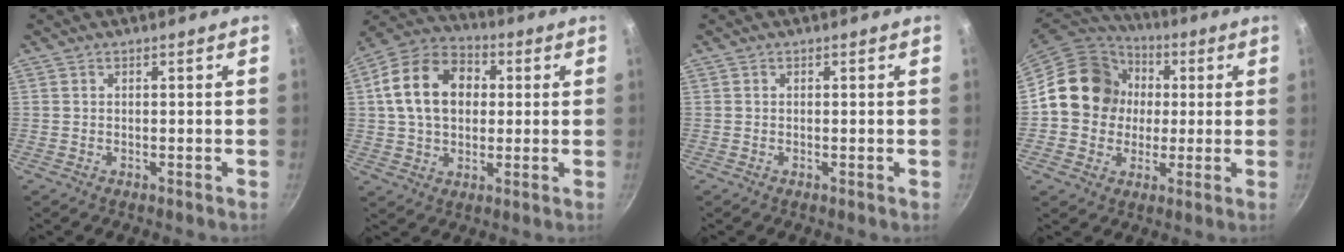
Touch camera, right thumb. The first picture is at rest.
{"total": 15.7, "force": [2.5, 11.5, 10.4], "torque": [-0.157, 0.024, 0.031]}
{"total": 0.0}
{"total": 16.2, "force": [1.6, 14.3, 7.6], "torque": [-0.098, 0.027, 0.014]}